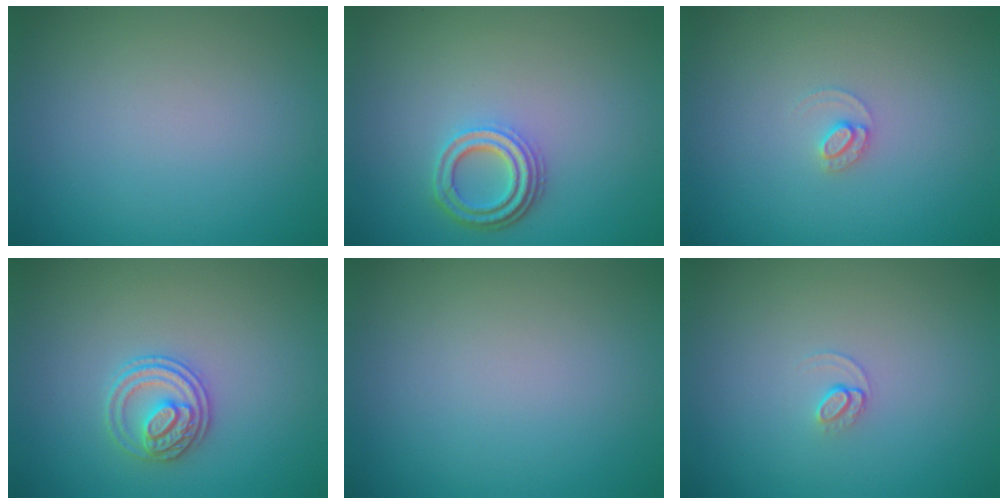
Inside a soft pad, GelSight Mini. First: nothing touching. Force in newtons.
{"total": 3.4, "press": 2.7, "slide": 2.1}
{"total": 1.2, "press": 1.2, "slide": 0.0}
{"total": 2.7, "press": 2.6, "slide": 0.7}
{"total": 0.0}
{"total": 0.9, "press": 0.4, "slide": 0.8}